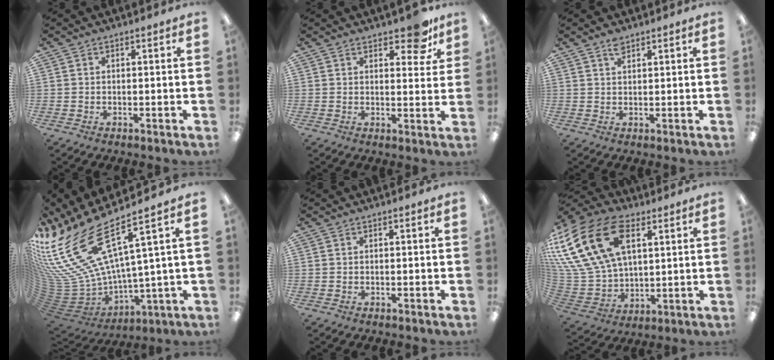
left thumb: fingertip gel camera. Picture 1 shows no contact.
{"total": 7.4, "force": [5.1, 3.2, 4.2], "torque": [-0.045, -0.027, 0.085]}
{"total": 1.9, "force": [1.6, 0.7, 0.9], "torque": [-0.022, -0.002, 0.029]}
{"total": 22.8, "force": [12.4, 8.6, 17.0], "torque": [-0.351, -0.113, 0.235]}
{"total": 0.0}
{"total": 25.6, "force": [9.9, 16.7, 16.8], "torque": [-0.372, -0.040, 0.177]}